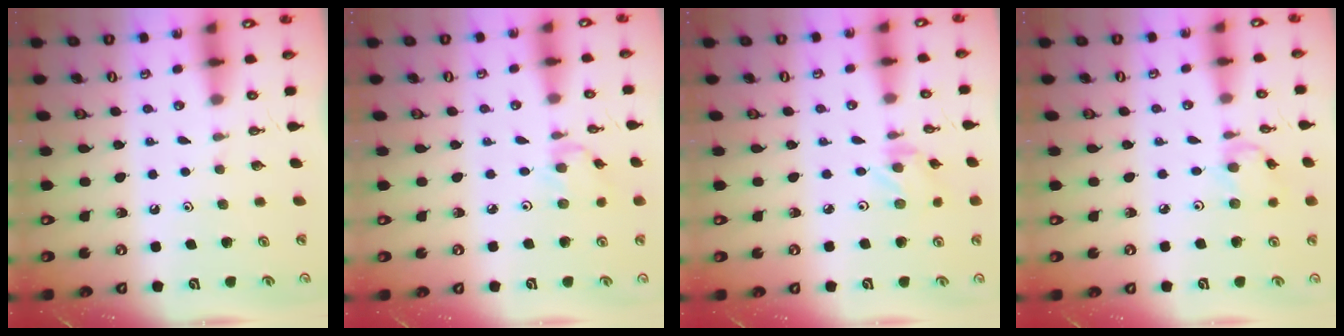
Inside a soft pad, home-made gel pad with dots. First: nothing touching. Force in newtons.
{"total": 0.6, "press": 0.5, "slide": 0.3}
{"total": 1.1, "press": 1.0, "slide": 0.4}
{"total": 3.3, "press": 3.3, "slide": 0.3}